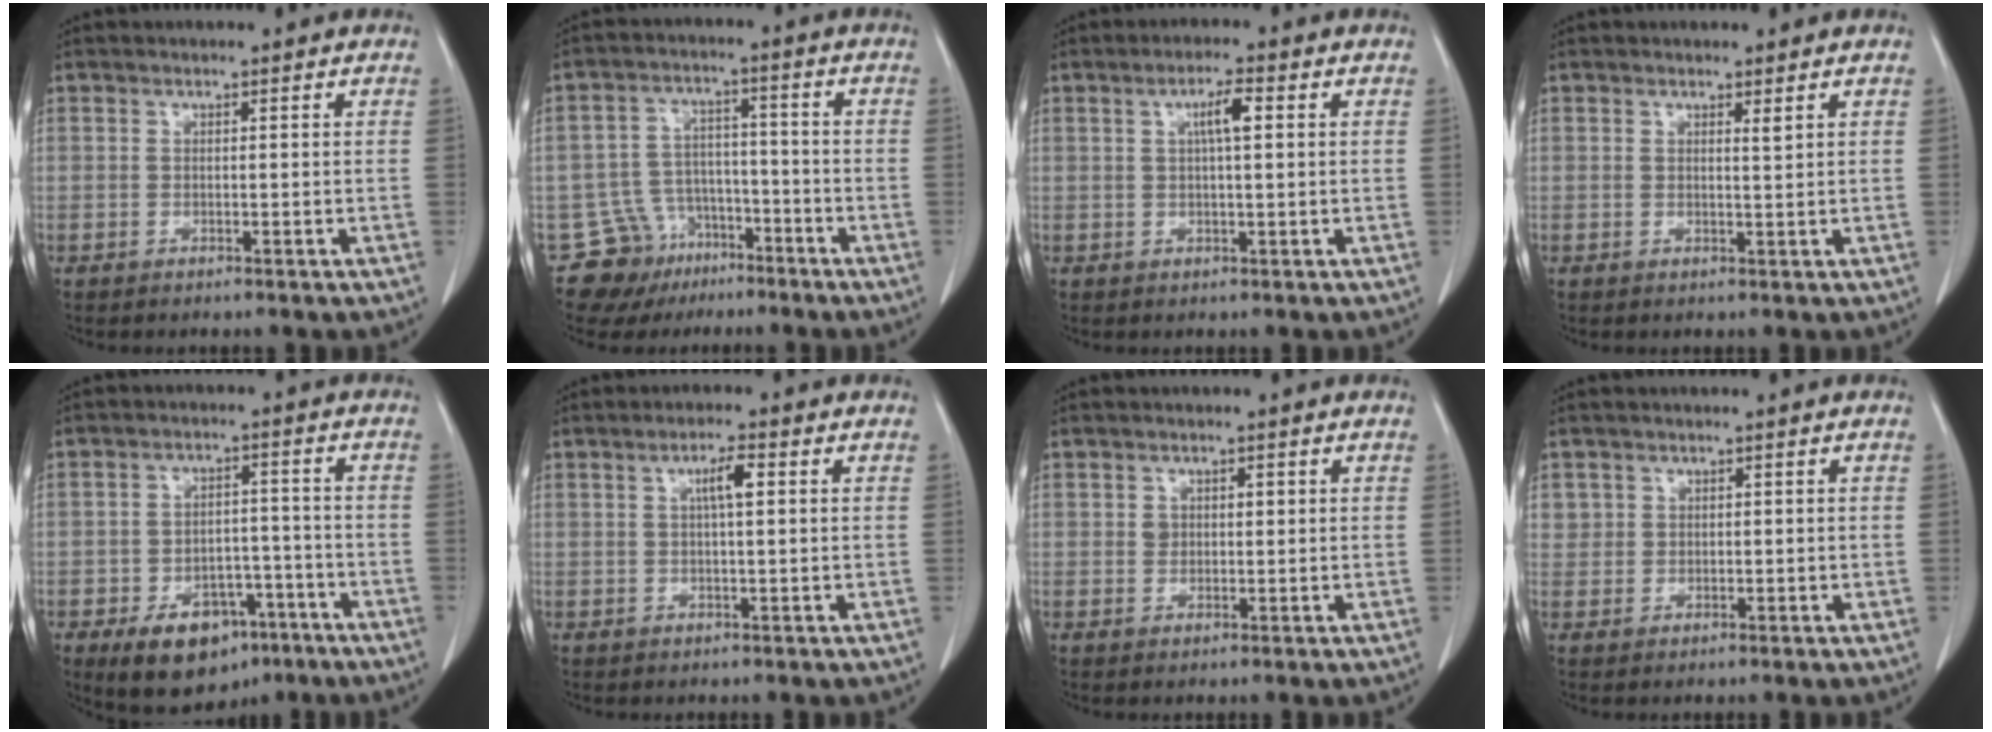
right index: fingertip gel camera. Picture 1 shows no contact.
{"total": 10.3, "force": [-6.4, 8.0, 0.8], "torque": [-0.017, 0.045, -0.095]}
{"total": 3.8, "force": [1.0, 0.5, 3.6], "torque": [-0.062, 0.006, 0.017]}
{"total": 1.0, "force": [0.7, 0.0, 0.7], "torque": [-0.014, -0.008, 0.011]}
{"total": 10.8, "force": [-6.2, 6.5, 5.9], "torque": [-0.085, 0.013, -0.087]}
{"total": 3.6, "force": [1.0, 0.5, 3.4], "torque": [-0.057, 0.005, 0.017]}
{"total": 2.0, "force": [0.6, 1.6, 1.2], "torque": [-0.020, 0.007, 0.010]}
{"total": 2.2, "force": [0.8, 2.0, 0.2], "torque": [0.012, 0.001, 0.012]}